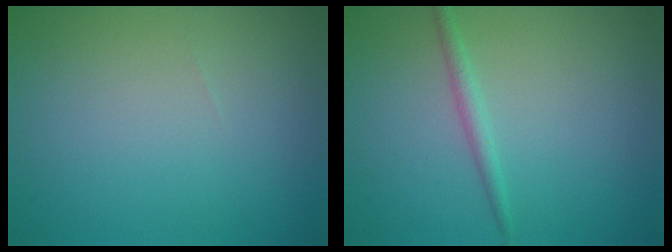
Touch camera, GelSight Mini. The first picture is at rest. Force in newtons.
{"total": 1.3, "press": 1.3, "slide": 0.1}